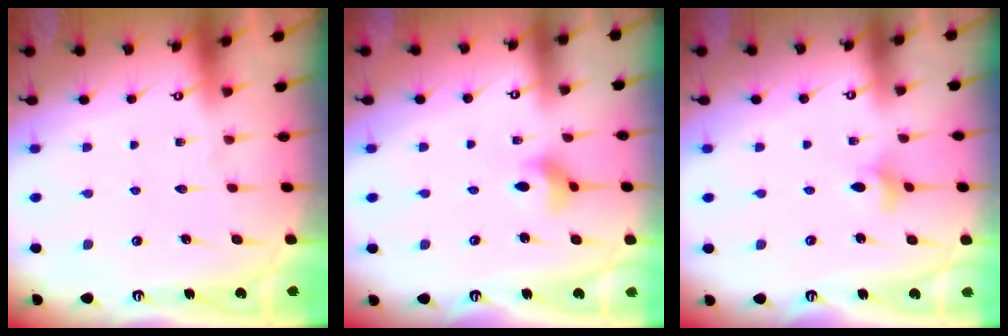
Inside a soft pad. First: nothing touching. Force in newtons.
{"total": 3.5, "press": 3.4, "slide": 0.7}
{"total": 3.0, "press": 3.0, "slide": 0.4}